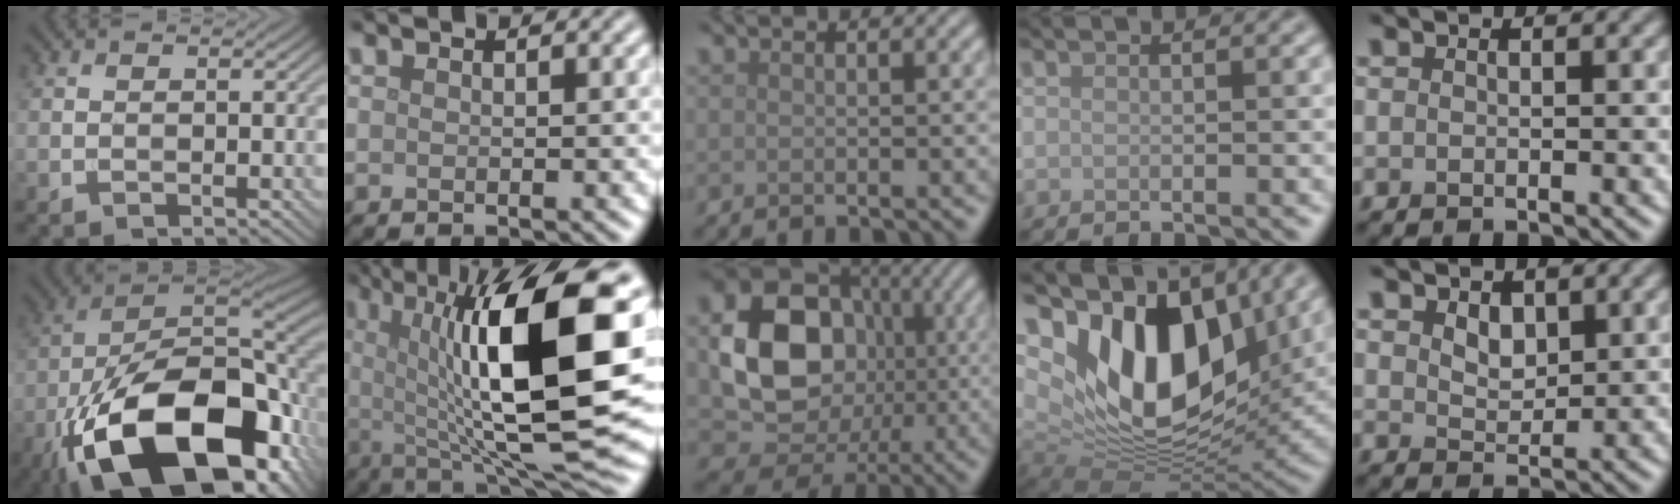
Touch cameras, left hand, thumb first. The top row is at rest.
{"thumb": {"total": 22.4, "force": [-11.3, 10.9, 15.9], "torque": [-0.293, -0.035, -0.176]}, "index": {"total": 16.7, "force": [2.3, 5.2, 15.7], "torque": [-0.240, -0.004, 0.035]}, "middle": {"total": 11.6, "force": [-0.2, 9.4, 6.9], "torque": [-0.126, -0.011, -0.004]}, "ring": {"total": 15.9, "force": [5.1, 9.2, 12.0], "torque": [-0.202, 0.000, 0.091]}, "little": {"total": 2.2, "force": [1.1, 1.4, 1.2], "torque": [-0.026, -0.003, 0.022]}}